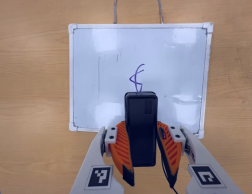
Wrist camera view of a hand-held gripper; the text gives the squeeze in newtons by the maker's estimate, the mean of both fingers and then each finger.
{"total": 7.2, "left": 6.1, "right": 8.3}